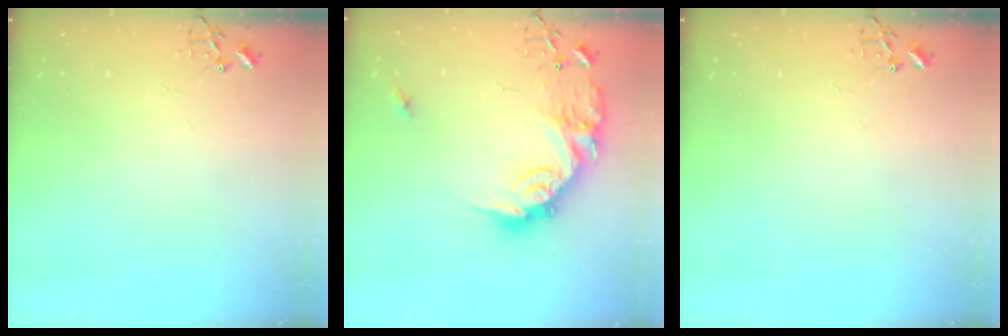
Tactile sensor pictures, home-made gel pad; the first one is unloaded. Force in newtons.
{"total": 19.2, "press": 19.2, "slide": 1.0}
{"total": 0.0}